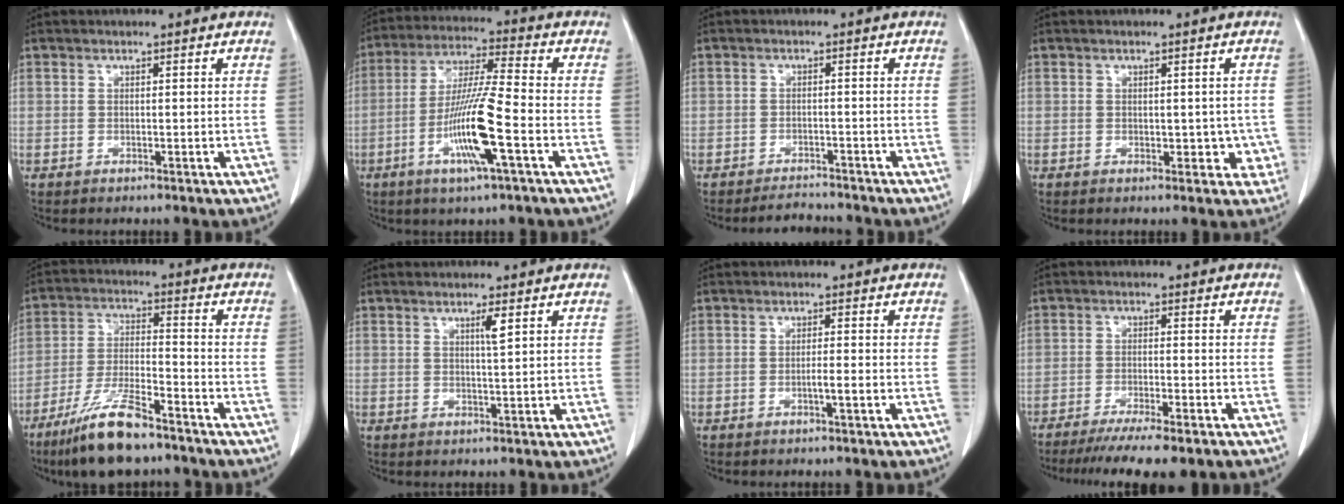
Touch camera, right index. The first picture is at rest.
{"total": 12.4, "force": [-4.2, 0.1, 11.7], "torque": [-0.230, -0.010, -0.083]}
{"total": 2.9, "force": [-2.8, 0.8, -0.1], "torque": [0.002, -0.003, -0.043]}
{"total": 3.6, "force": [-0.4, 2.5, 2.6], "torque": [-0.014, 0.009, 0.002]}
{"total": 11.5, "force": [-8.4, 2.1, 7.5], "torque": [-0.148, -0.024, -0.156]}
{"total": 2.2, "force": [1.0, -0.1, 1.9], "torque": [-0.035, -0.003, 0.016]}
{"total": 1.8, "force": [-0.7, -0.1, 1.6], "torque": [-0.029, 0.000, -0.014]}
{"total": 10.4, "force": [-8.3, 1.0, 6.3], "torque": [-0.083, -0.019, -0.125]}